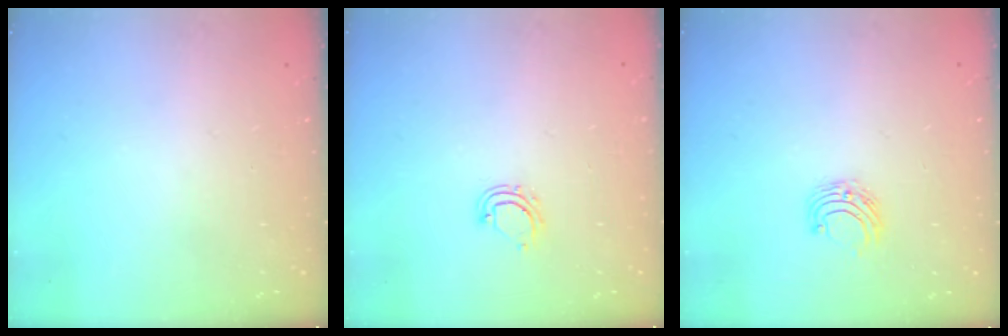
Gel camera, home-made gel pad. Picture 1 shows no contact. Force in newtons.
{"total": 5.4, "press": 5.4, "slide": 0.4}
{"total": 5.6, "press": 5.6, "slide": 0.5}